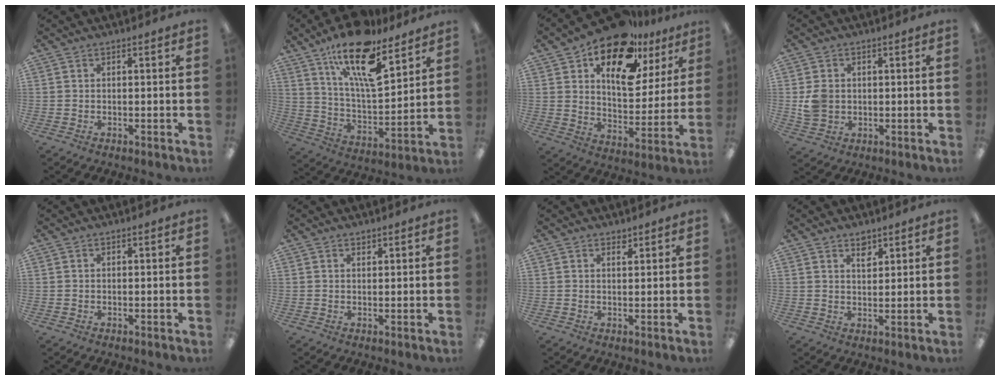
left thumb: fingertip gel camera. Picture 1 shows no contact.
{"total": 20.4, "force": [13.6, 7.1, 13.4], "torque": [-0.217, -0.079, 0.228]}
{"total": 18.5, "force": [12.3, 9.2, 10.4], "torque": [-0.168, -0.068, 0.213]}
{"total": 5.2, "force": [0.2, 4.5, 2.6], "torque": [-0.034, 0.005, 0.005]}
{"total": 0.0}
{"total": 1.0, "force": [0.8, 0.4, 0.3], "torque": [0.002, -0.003, 0.014]}
{"total": 1.5, "force": [1.3, 0.6, 0.5], "torque": [0.005, -0.008, 0.022]}
{"total": 3.5, "force": [2.7, 1.8, 1.5], "torque": [-0.010, -0.013, 0.044]}